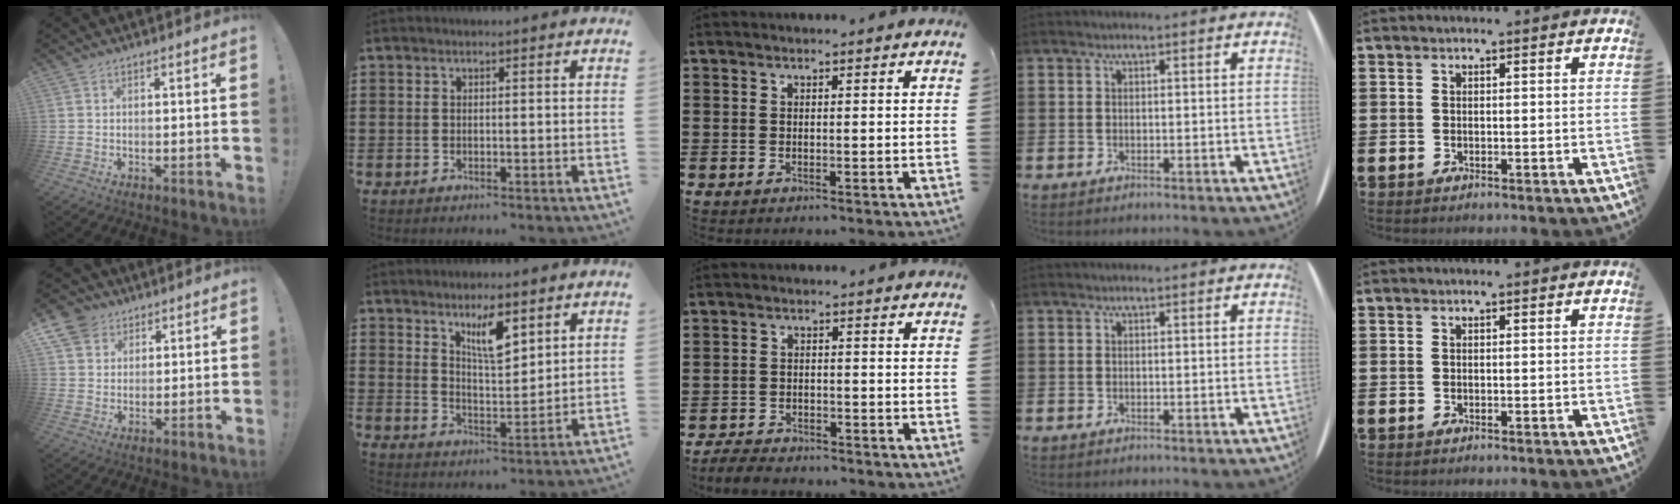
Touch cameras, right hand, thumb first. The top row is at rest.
{"thumb": {"total": 7.8, "force": [4.5, 6.2, 1.7], "torque": [-0.026, -0.028, 0.089]}, "index": {"total": 6.4, "force": [4.0, 2.0, 4.6], "torque": [-0.076, -0.008, 0.064]}, "middle": {"total": 3.3, "force": [-3.3, 0.6, 0.3], "torque": [-0.009, 0.002, -0.068]}}